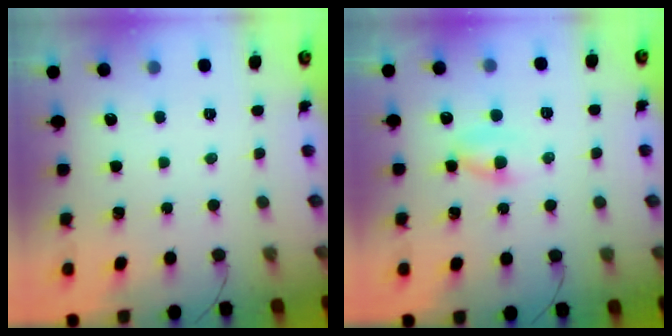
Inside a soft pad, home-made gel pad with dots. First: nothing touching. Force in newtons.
{"total": 3.3, "press": 3.1, "slide": 1.2}